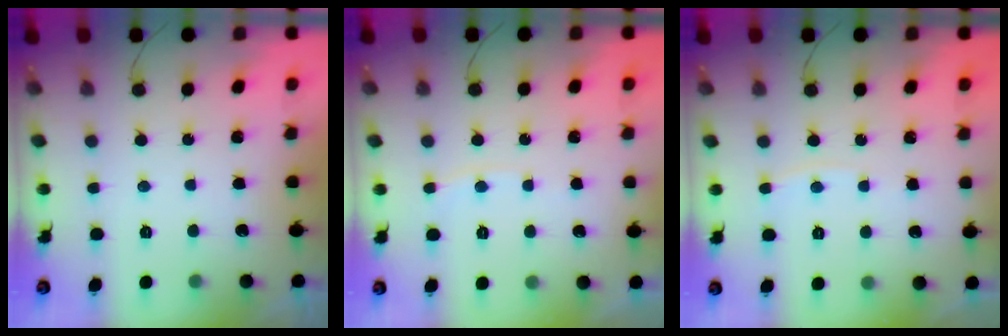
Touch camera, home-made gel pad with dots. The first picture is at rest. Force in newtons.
{"total": 2.8, "press": 2.7, "slide": 0.4}
{"total": 2.7, "press": 2.7, "slide": 0.4}